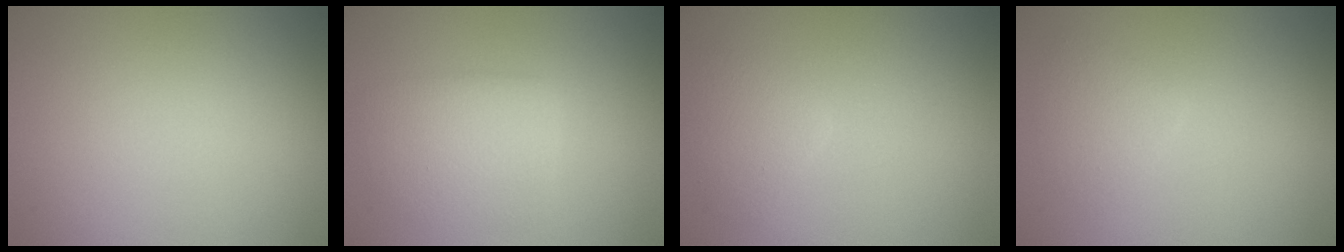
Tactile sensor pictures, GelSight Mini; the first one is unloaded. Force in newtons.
{"total": 3.5, "press": 3.5, "slide": 0.1}
{"total": 2.2, "press": 2.2, "slide": 0.1}
{"total": 2.1, "press": 2.1, "slide": 0.1}